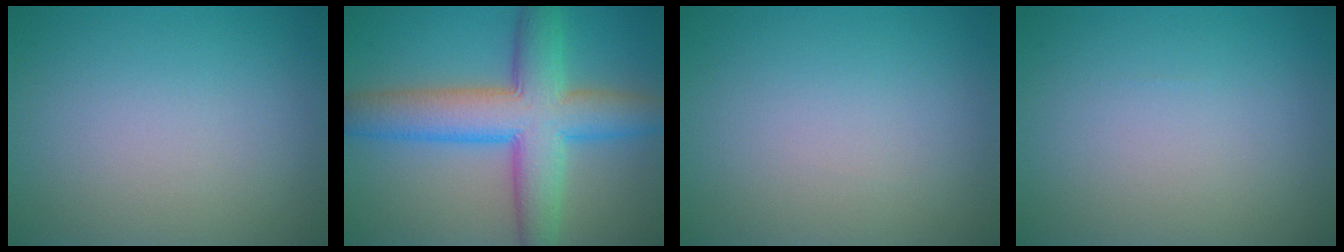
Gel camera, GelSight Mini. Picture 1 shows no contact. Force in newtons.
{"total": 9.3, "press": 9.3, "slide": 0.2}
{"total": 0.0}
{"total": 0.0}